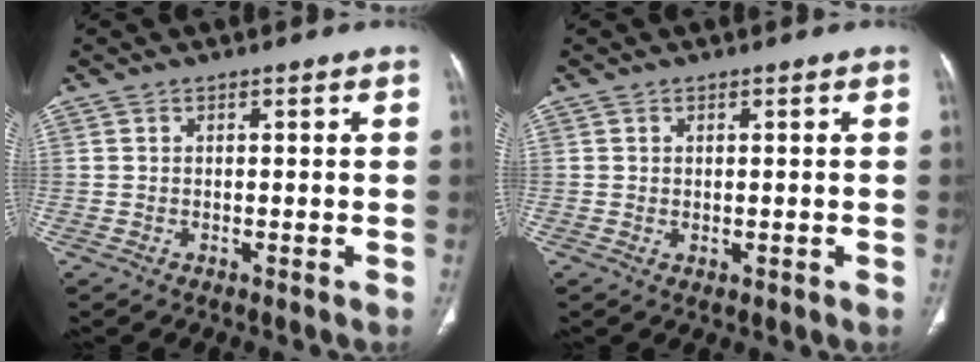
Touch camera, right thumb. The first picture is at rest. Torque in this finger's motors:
{"motor_torque": [-0.50, -0.09, -0.27, -0.13, -0.04]}